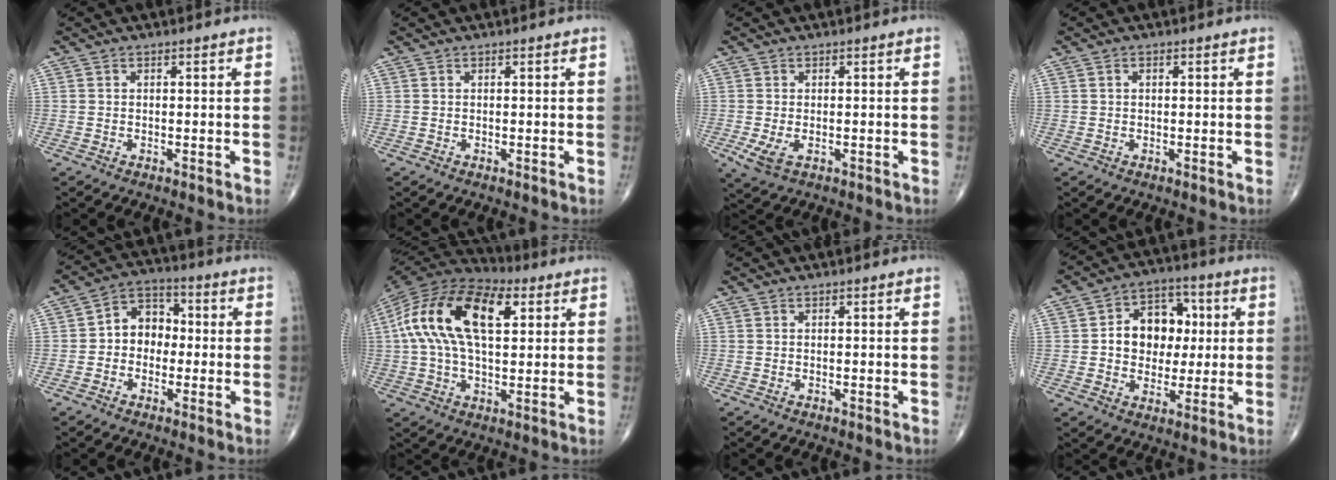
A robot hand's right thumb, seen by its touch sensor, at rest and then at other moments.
{"total": 0.0}
{"total": 3.7, "force": [-1.0, 2.0, 3.0], "torque": [-0.068, -0.011, -0.013]}
{"total": 0.9, "force": [0.2, 0.6, 0.6], "torque": [-0.009, 0.002, 0.003]}
{"total": 7.9, "force": [-0.5, 6.3, 4.7], "torque": [-0.041, 0.032, -0.025]}
{"total": 21.3, "force": [5.4, 10.9, 17.5], "torque": [-0.334, 0.024, 0.082]}
{"total": 0.0}
{"total": 12.5, "force": [1.2, 9.7, 7.8], "torque": [-0.067, 0.019, 0.017]}